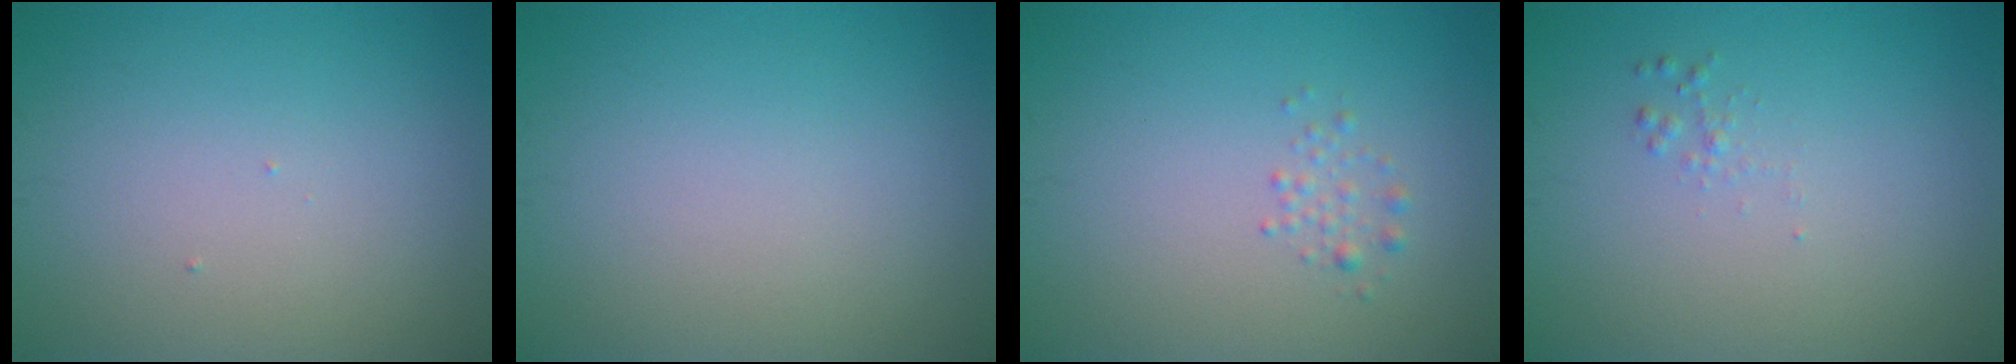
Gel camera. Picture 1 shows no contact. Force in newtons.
{"total": 0.0}
{"total": 1.0, "press": 1.0, "slide": 0.0}
{"total": 0.6, "press": 0.6, "slide": 0.0}